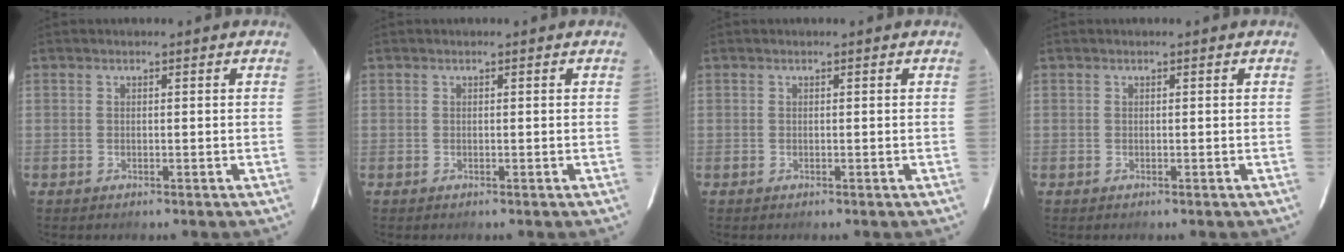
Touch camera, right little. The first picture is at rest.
{"total": 0.0}
{"total": 0.0}
{"total": 0.0}